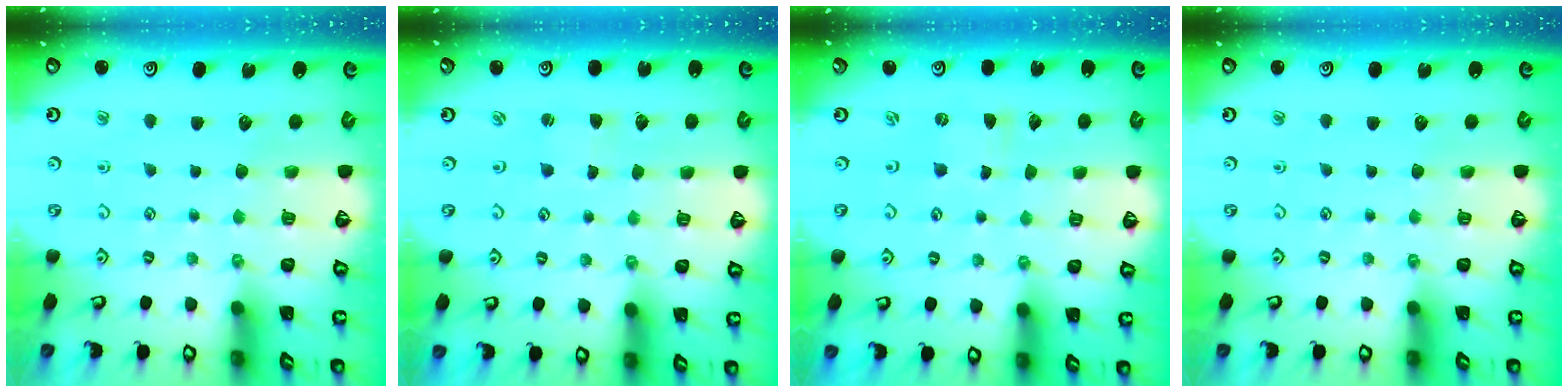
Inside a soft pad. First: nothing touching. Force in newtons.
{"total": 1.6, "press": 1.6, "slide": 0.3}
{"total": 0.0}
{"total": 0.0}